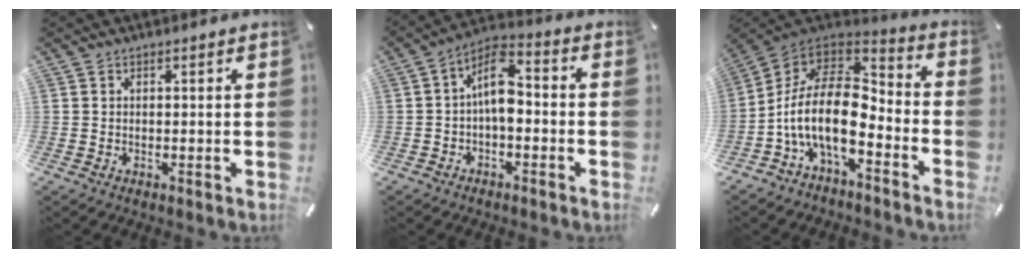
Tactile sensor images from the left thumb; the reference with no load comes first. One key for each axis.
{"total": 9.5, "fx": -0.8, "fy": 5.3, "fz": 7.9, "tx": -0.149, "ty": 0.003, "tz": -0.016}
{"total": 17.2, "fx": -5.6, "fy": 9.2, "fz": 13.5, "tx": -0.289, "ty": 0.008, "tz": -0.098}